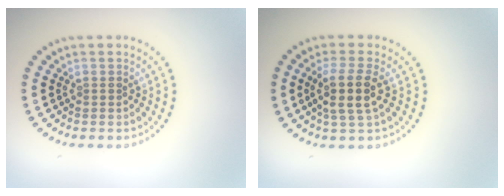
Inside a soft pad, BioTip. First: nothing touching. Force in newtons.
{"total": 3.2, "press": 2.7, "slide": 1.7}